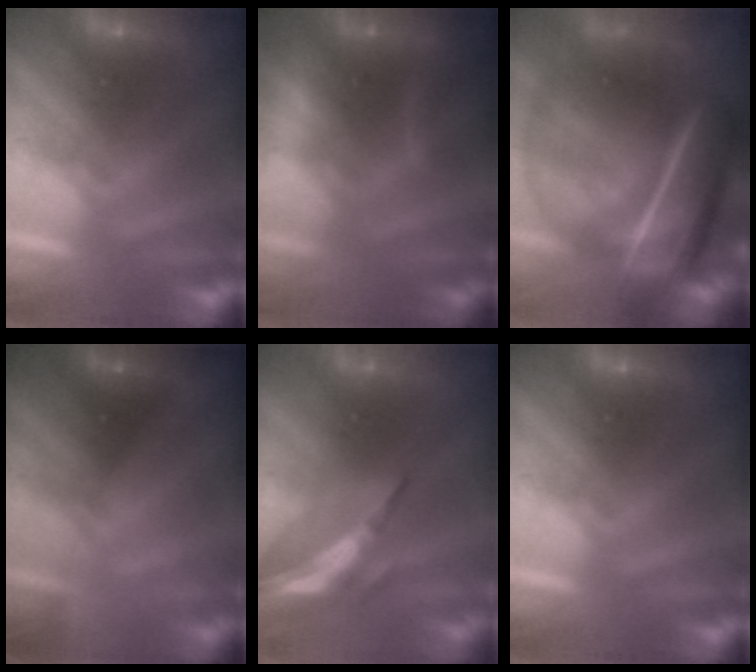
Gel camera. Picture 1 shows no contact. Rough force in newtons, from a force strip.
{"total": 10.8}
{"total": 7.1}
{"total": 1.4}
{"total": 7.7}
{"total": 0.0}